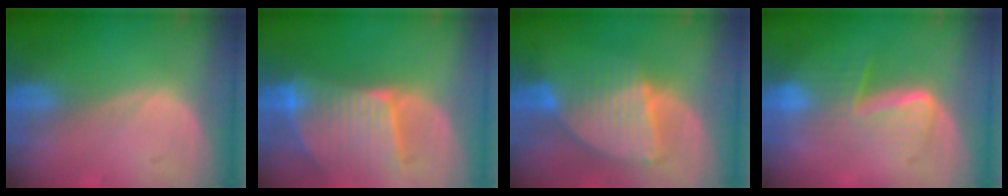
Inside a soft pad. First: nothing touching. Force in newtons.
{"total": 9.5, "press": 8.4, "slide": 4.5}
{"total": 7.6, "press": 6.9, "slide": 3.3}
{"total": 6.4, "press": 5.9, "slide": 2.5}